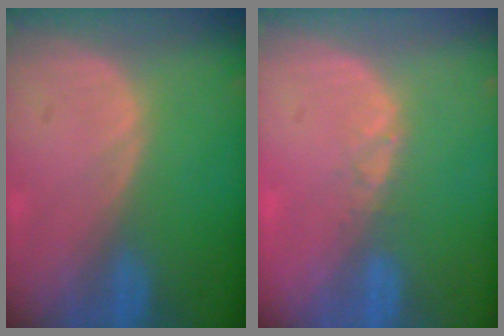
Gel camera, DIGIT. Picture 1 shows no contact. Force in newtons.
{"total": 1.3, "press": 1.0, "slide": 0.8}